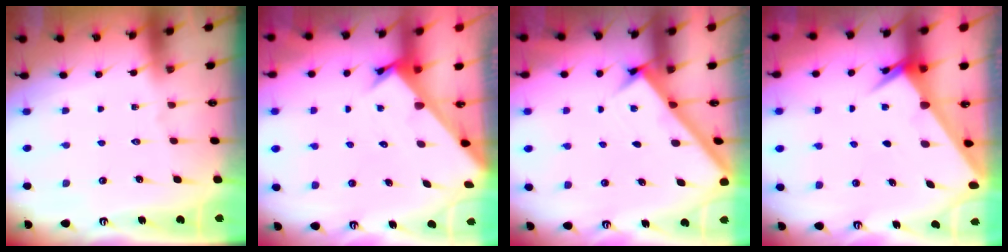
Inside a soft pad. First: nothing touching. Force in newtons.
{"total": 2.6, "press": 2.6, "slide": 0.2}
{"total": 2.7, "press": 2.7, "slide": 0.4}
{"total": 2.5, "press": 2.5, "slide": 0.2}